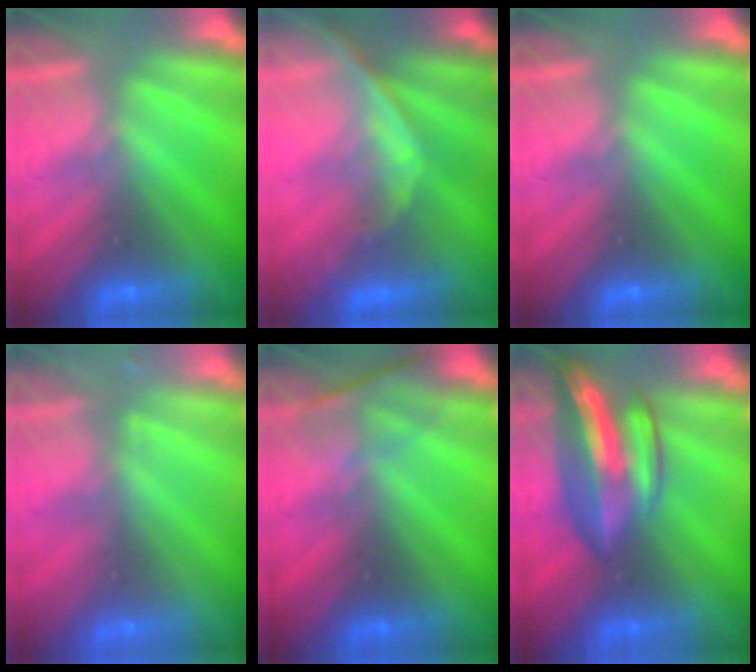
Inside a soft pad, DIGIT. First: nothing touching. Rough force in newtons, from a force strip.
{"total": 1.1}
{"total": 0.0}
{"total": 2.4}
{"total": 2.3}
{"total": 7.9}